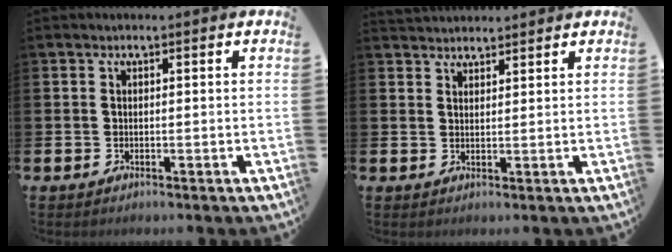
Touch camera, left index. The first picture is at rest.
{"total": 2.6, "force": [2.5, 0.6, -0.1], "torque": [0.007, -0.012, 0.044]}